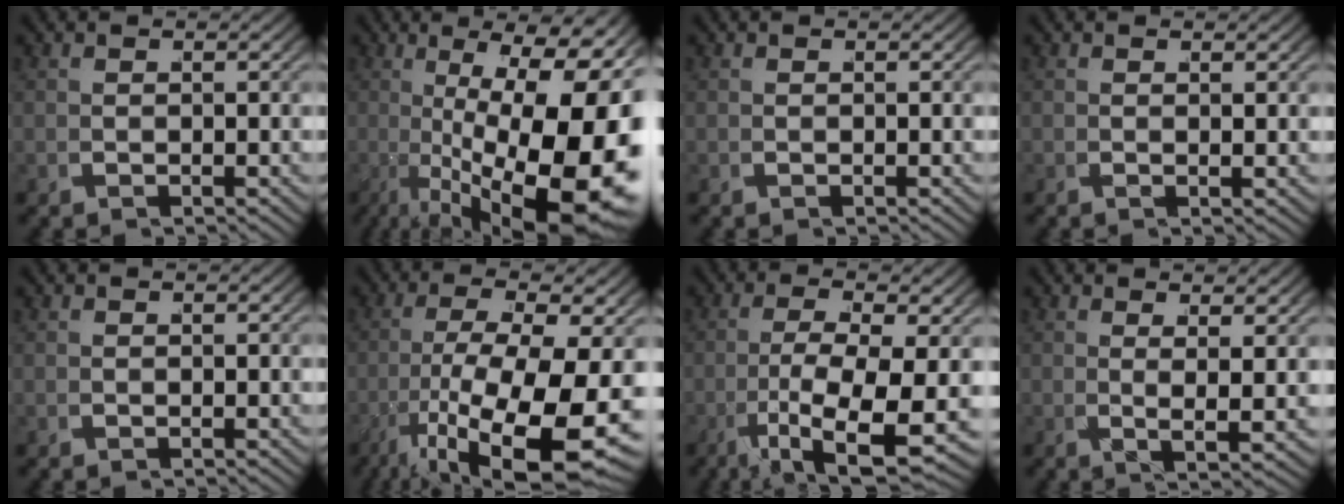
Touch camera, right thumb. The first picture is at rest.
{"total": 20.3, "force": [-1.9, 10.4, 17.4], "torque": [-0.266, -0.063, 0.012]}
{"total": 0.0}
{"total": 0.6, "force": [0.3, 0.1, 0.5], "torque": [-0.011, -0.002, 0.005]}
{"total": 0.0}
{"total": 15.0, "force": [-4.2, 7.8, 12.1], "torque": [-0.234, -0.071, -0.024]}
{"total": 10.4, "force": [-2.3, 4.5, 9.1], "torque": [-0.186, -0.046, -0.013]}
{"total": 3.2, "force": [1.0, 0.5, 3.0], "torque": [-0.054, -0.007, 0.018]}